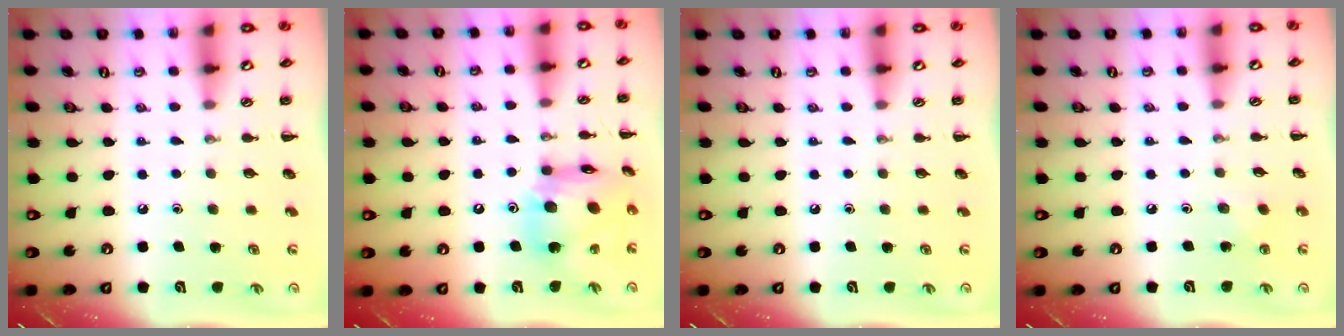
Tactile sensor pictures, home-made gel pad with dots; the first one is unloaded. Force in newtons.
{"total": 16.4, "press": 16.2, "slide": 2.3}
{"total": 0.0}
{"total": 2.5, "press": 2.4, "slide": 0.8}